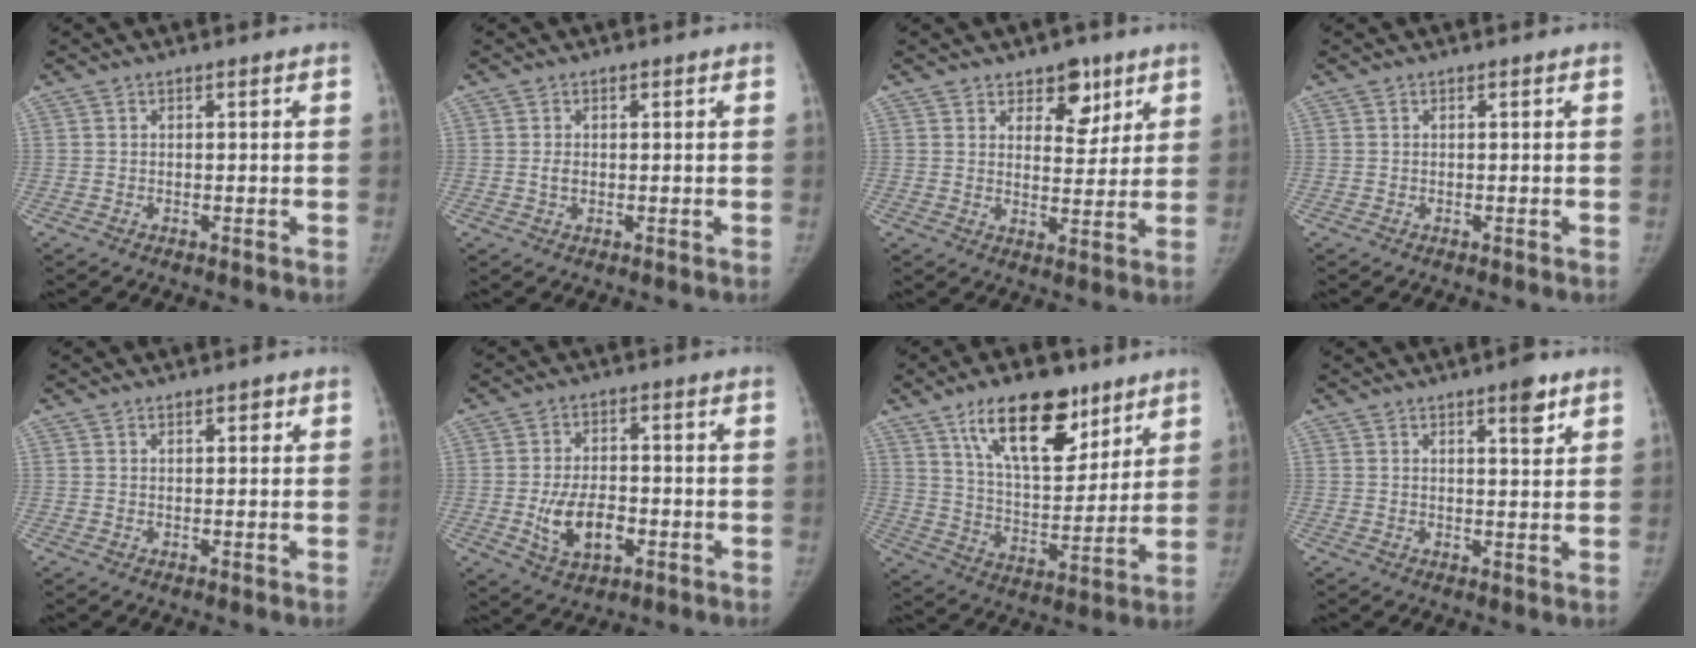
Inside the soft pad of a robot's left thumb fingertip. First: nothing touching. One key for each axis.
{"total": 1.5, "fx": 0.1, "fy": 1.1, "fz": 1.0, "tx": -0.015, "ty": 0.000, "tz": 0.003}
{"total": 7.2, "fx": 4.4, "fy": 4.3, "fz": 3.6, "tx": -0.014, "ty": -0.027, "tz": 0.066}
{"total": 0.0}
{"total": 1.4, "fx": 0.9, "fy": 0.7, "fz": 0.8, "tx": -0.003, "ty": -0.002, "tz": 0.010}
{"total": 9.0, "fx": -2.3, "fy": 5.4, "fz": 6.8, "tx": -0.109, "ty": 0.008, "tz": -0.033}
{"total": 18.6, "fx": 11.2, "fy": 8.6, "fz": 12.1, "tx": -0.148, "ty": -0.057, "tz": 0.194}
{"total": 4.5, "fx": 2.8, "fy": 1.2, "fz": 3.4, "tx": -0.039, "ty": -0.016, "tz": 0.037}